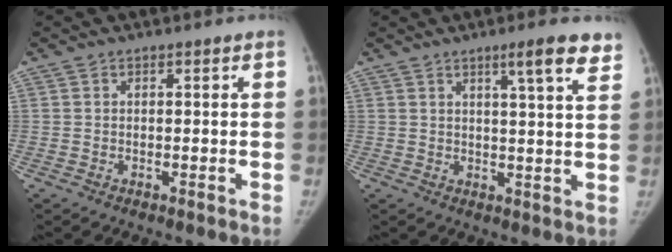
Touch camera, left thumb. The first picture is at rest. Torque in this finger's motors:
{"motor_torque": [-0.53, 0.11, 0.37, 0.43, -0.08]}